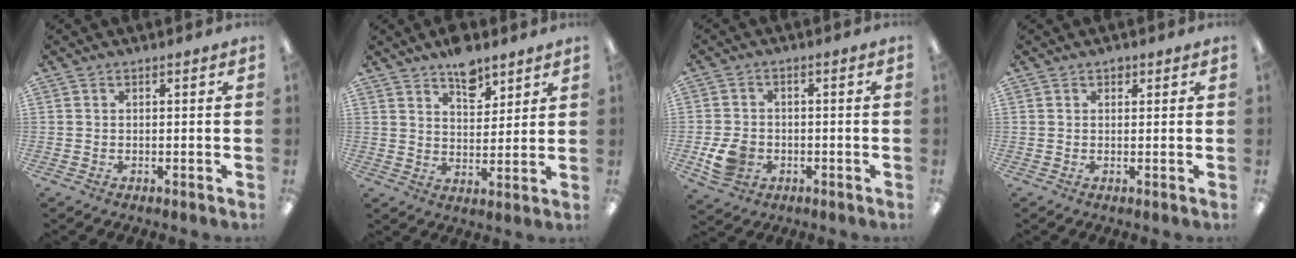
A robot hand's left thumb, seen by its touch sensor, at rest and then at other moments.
{"total": 8.1, "force": [6.2, 4.0, 3.4], "torque": [-0.038, -0.035, 0.107]}
{"total": 6.5, "force": [-1.9, 5.2, 3.3], "torque": [-0.058, 0.004, -0.034]}
{"total": 1.1, "force": [0.7, 0.7, 0.4], "torque": [-0.001, -0.001, 0.012]}